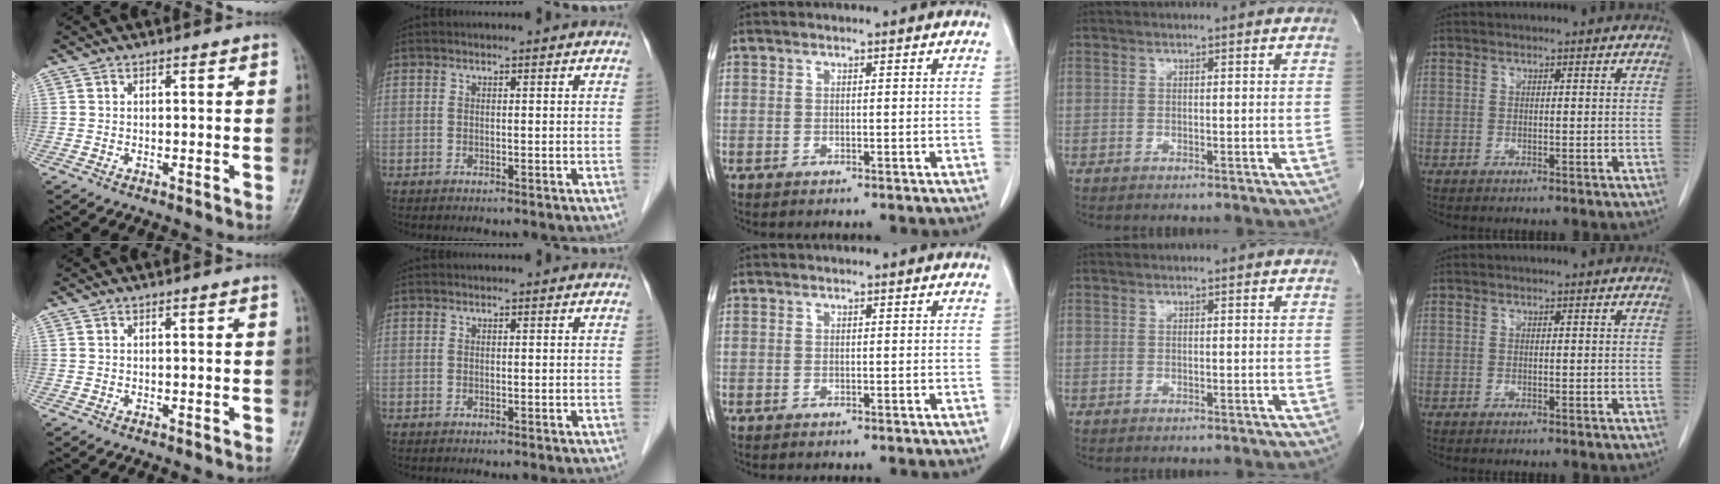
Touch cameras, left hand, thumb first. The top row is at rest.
{}